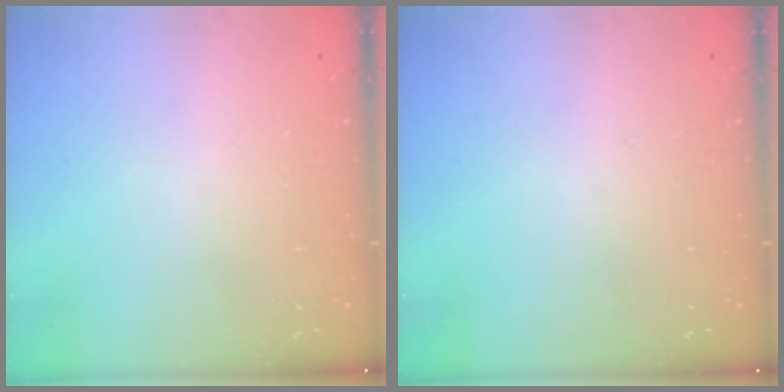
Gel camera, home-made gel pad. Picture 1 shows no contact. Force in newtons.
{"total": 0.0}